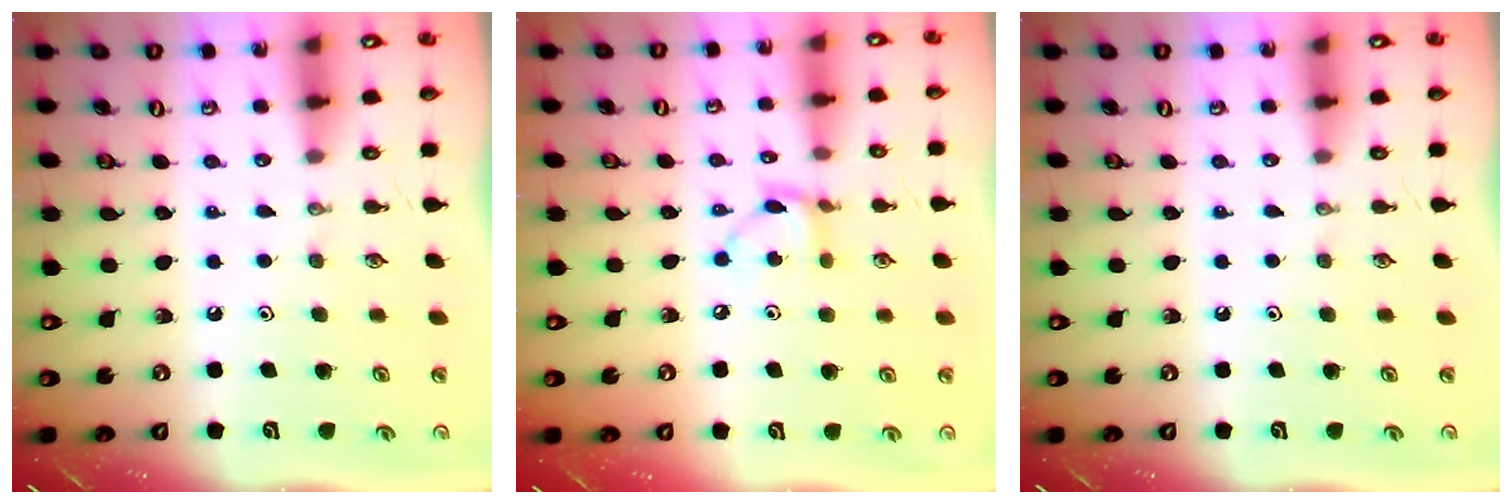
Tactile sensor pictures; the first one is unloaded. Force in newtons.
{"total": 6.0, "press": 6.0, "slide": 0.2}
{"total": 0.0}